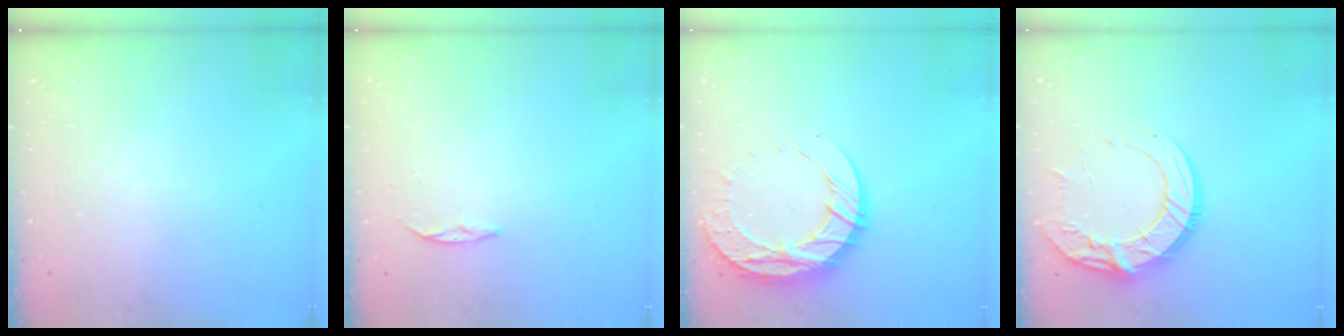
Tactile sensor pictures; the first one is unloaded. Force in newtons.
{"total": 3.3, "press": 3.3, "slide": 0.4}
{"total": 13.8, "press": 13.7, "slide": 1.1}
{"total": 13.6, "press": 13.5, "slide": 1.2}